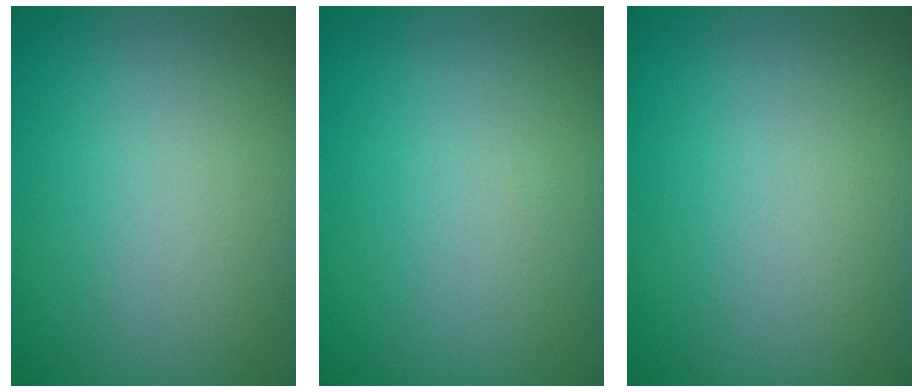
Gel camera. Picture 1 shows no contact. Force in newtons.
{"total": 0.0}
{"total": 0.0}